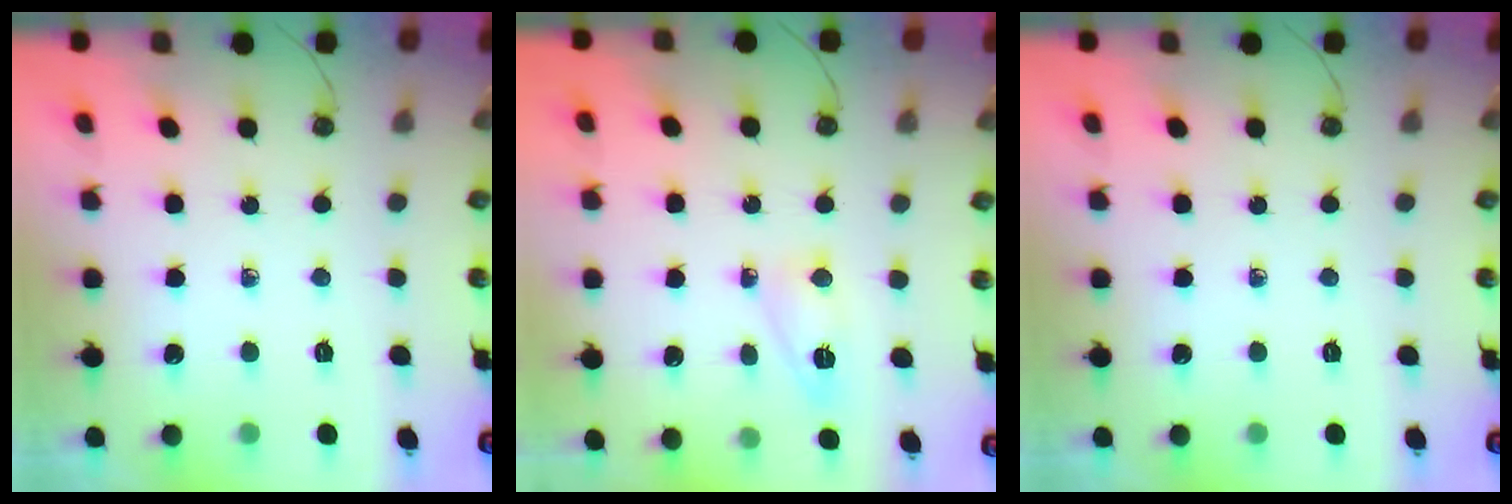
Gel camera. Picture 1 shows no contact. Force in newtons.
{"total": 5.3, "press": 5.3, "slide": 0.4}
{"total": 0.0}